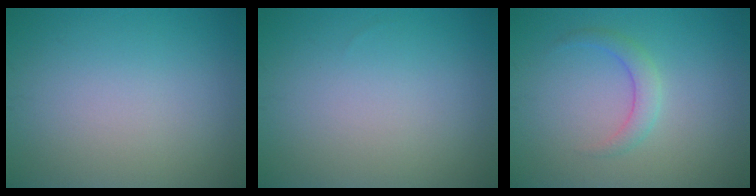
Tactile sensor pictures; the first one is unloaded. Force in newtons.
{"total": 0.0}
{"total": 2.0, "press": 2.0, "slide": 0.1}